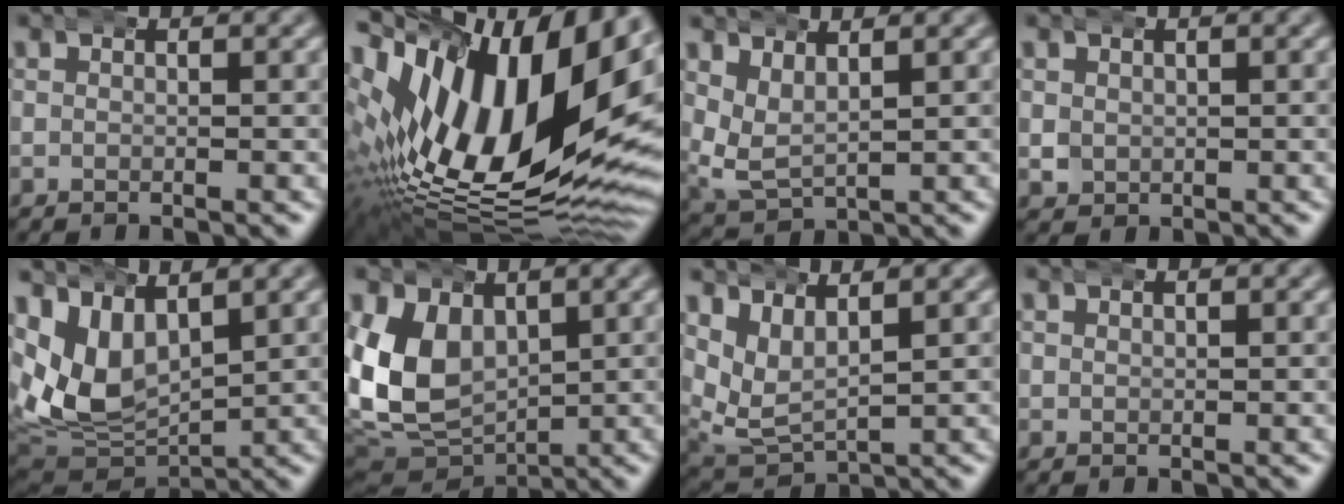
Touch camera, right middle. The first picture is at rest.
{"total": 21.2, "force": [1.0, 11.7, 17.7], "torque": [-0.322, -0.038, 0.045]}
{"total": 4.6, "force": [1.8, 3.4, 2.5], "torque": [-0.077, -0.023, 0.044]}
{"total": 1.2, "force": [0.4, 1.1, 0.2], "torque": [-0.019, -0.008, 0.014]}
{"total": 10.8, "force": [1.8, 8.6, 6.4], "torque": [-0.145, -0.009, 0.030]}
{"total": 10.7, "force": [1.2, 8.5, 6.4], "torque": [-0.152, -0.025, 0.035]}
{"total": 6.8, "force": [2.1, 5.4, 3.5], "torque": [-0.103, -0.022, 0.040]}
{"total": 0.5, "force": [0.4, 0.3, -0.1], "torque": [-0.002, -0.005, 0.011]}